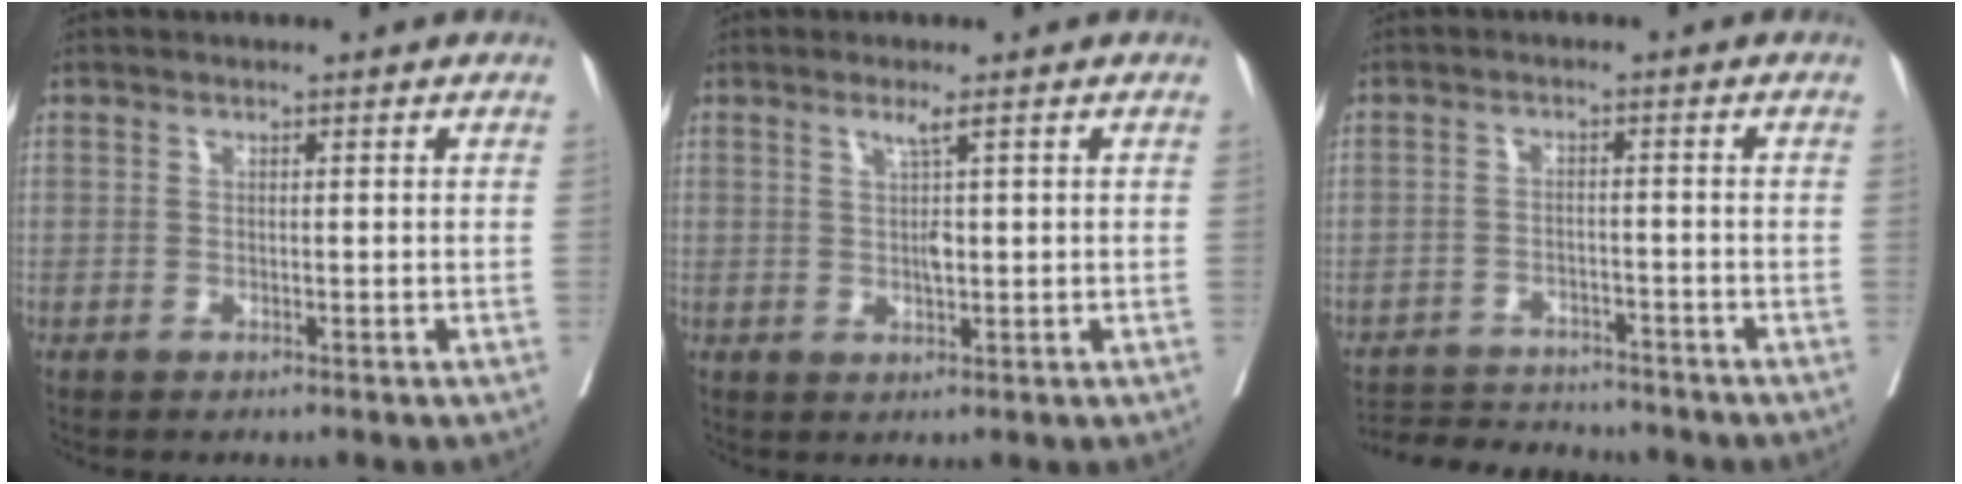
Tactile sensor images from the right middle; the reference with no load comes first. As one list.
[{"total": 2.4, "force": [0.9, 0.0, 2.2], "torque": [-0.043, -0.004, 0.018]}, {"total": 8.9, "force": [-8.6, 1.5, 1.4], "torque": [-0.025, 0.002, -0.132]}]